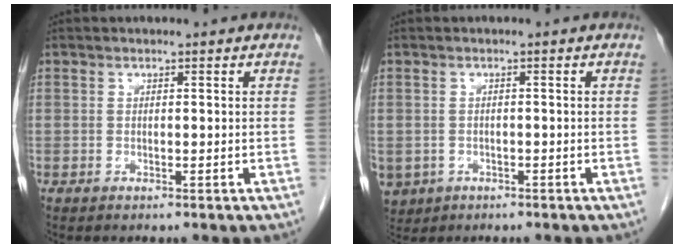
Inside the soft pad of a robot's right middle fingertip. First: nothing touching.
{"total": 5.9, "force": [-2.8, 4.9, 1.7], "torque": [-0.041, -0.001, -0.041]}